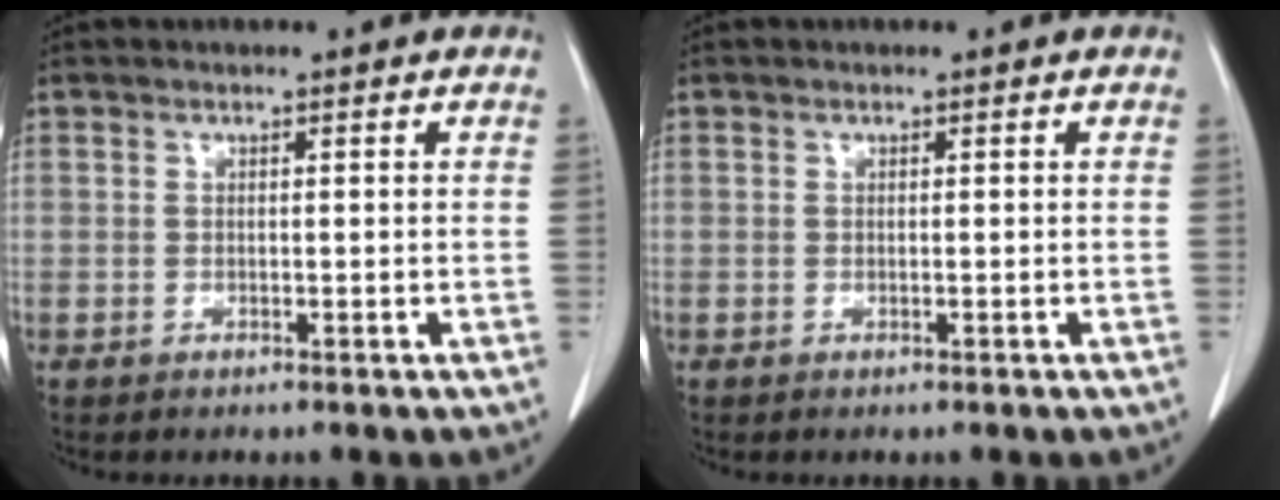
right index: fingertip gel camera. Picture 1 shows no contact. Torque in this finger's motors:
{"motor_torque": [0.00, 0.00, 0.01, 0.00]}